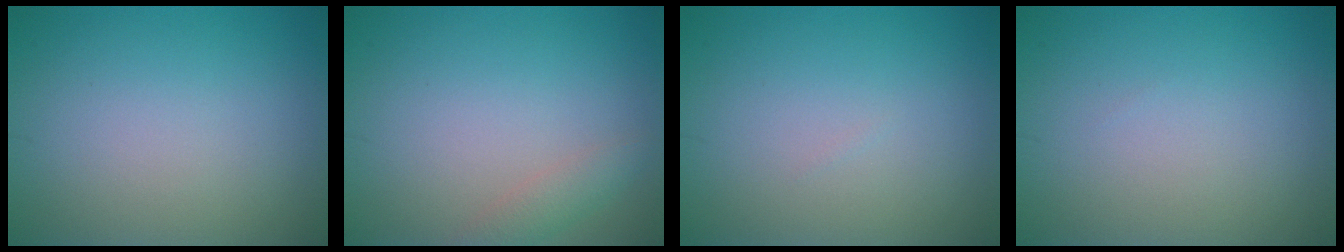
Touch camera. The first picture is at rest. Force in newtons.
{"total": 1.6, "press": 1.6, "slide": 0.2}
{"total": 0.0}
{"total": 0.0}